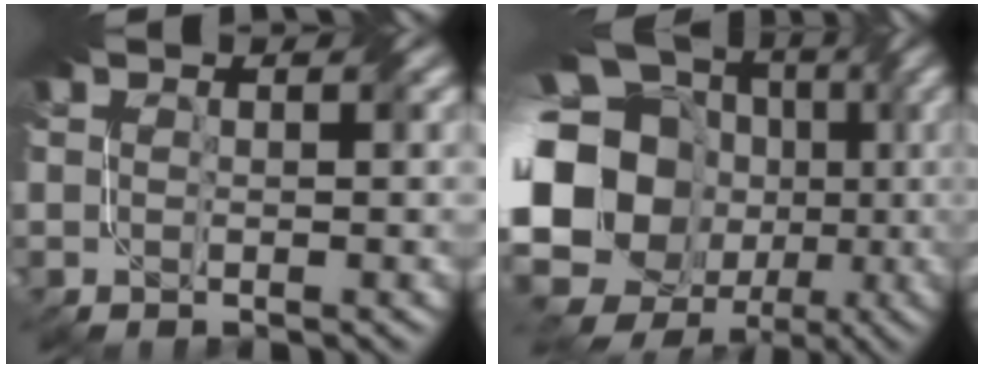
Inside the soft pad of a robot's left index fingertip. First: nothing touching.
{"total": 21.1, "force": [-3.1, 17.7, 11.1], "torque": [-0.205, -0.005, -0.097]}